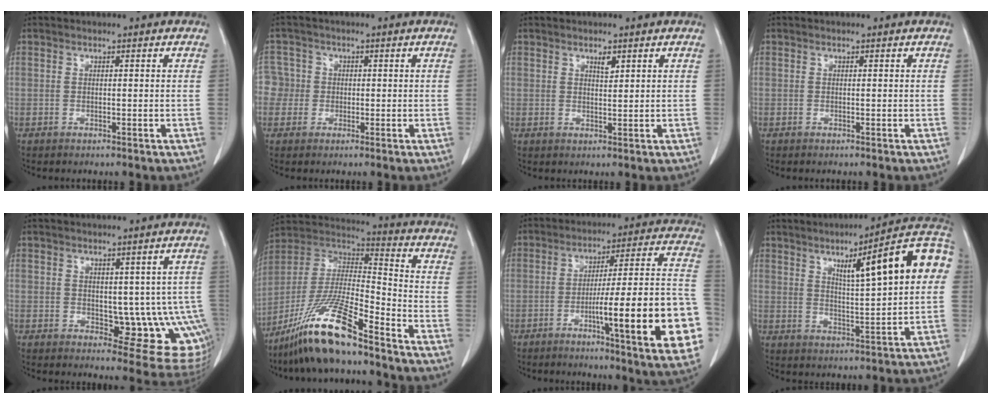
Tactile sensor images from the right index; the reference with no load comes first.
{"total": 3.7, "force": [-0.3, 3.7, -0.1], "torque": [0.015, 0.016, -0.011]}
{"total": 1.6, "force": [1.0, 0.5, 1.1], "torque": [-0.018, -0.004, 0.018]}
{"total": 0.0}
{"total": 10.6, "force": [-0.2, 4.9, 9.4], "torque": [-0.094, -0.001, 0.011]}
{"total": 17.1, "force": [-12.4, 1.6, 11.7], "torque": [-0.243, -0.016, -0.230]}
{"total": 22.0, "force": [-6.6, 1.2, 21.0], "torque": [-0.209, 0.009, -0.089]}
{"total": 15.9, "force": [4.5, 1.4, 15.2], "torque": [-0.210, 0.026, 0.059]}